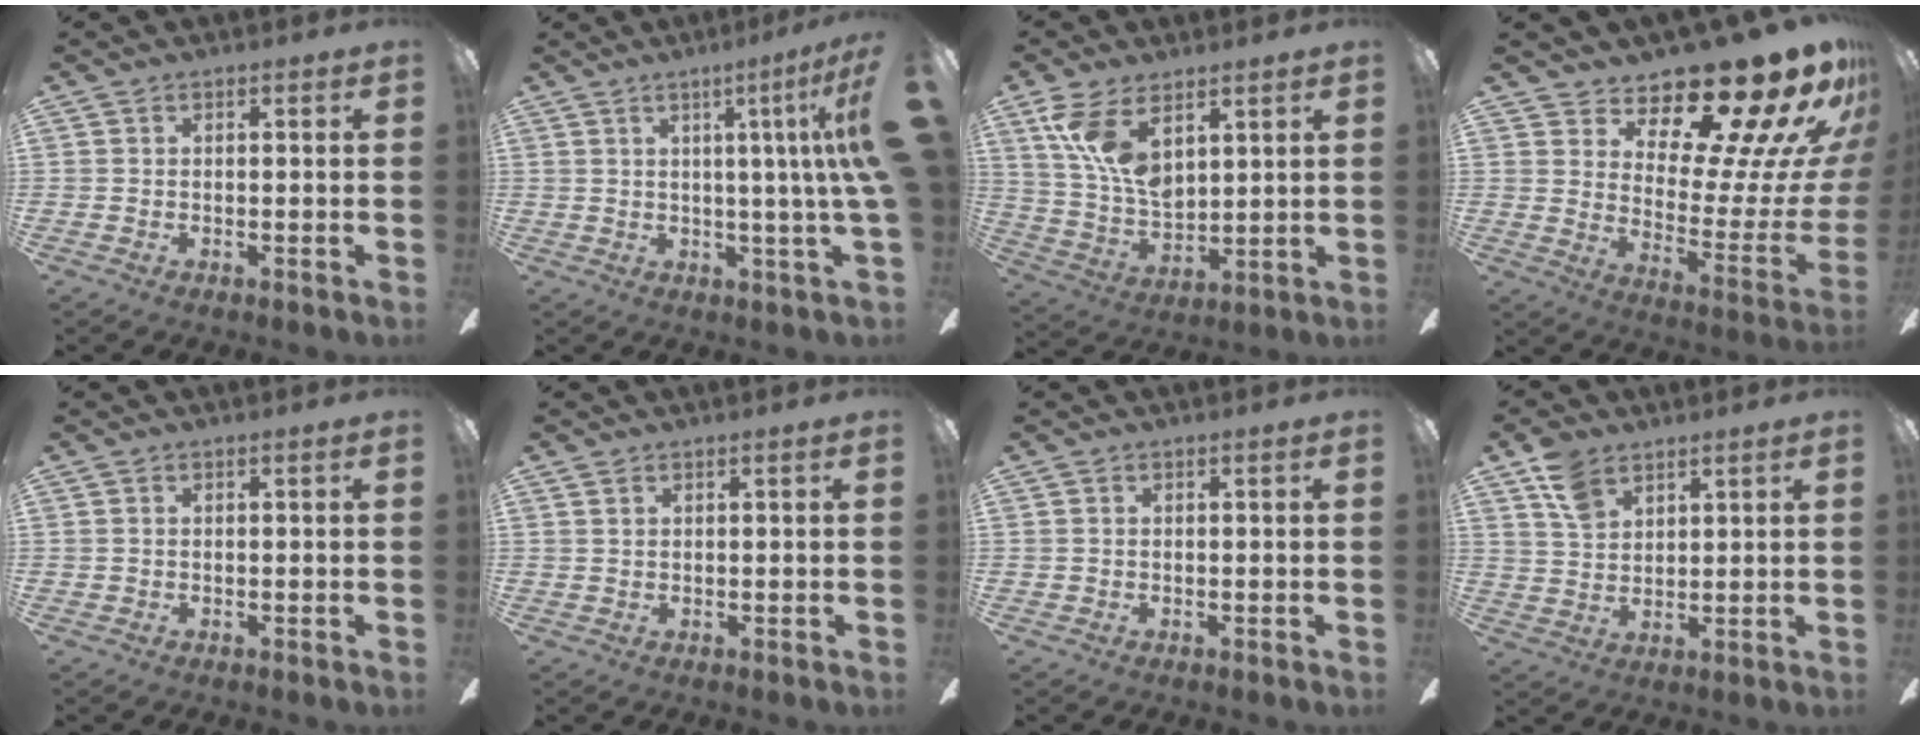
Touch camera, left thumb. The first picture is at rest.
{"total": 8.5, "force": [2.3, -0.4, 8.2], "torque": [-0.126, -0.011, 0.033]}
{"total": 13.2, "force": [6.9, 6.6, 9.0], "torque": [-0.189, -0.019, 0.130]}
{"total": 22.7, "force": [17.8, 6.2, 12.6], "torque": [-0.176, -0.142, 0.292]}
{"total": 0.0}
{"total": 0.8, "force": [0.4, 0.3, 0.6], "torque": [-0.012, 0.002, 0.007]}
{"total": 0.0}
{"total": 7.2, "force": [5.2, 3.8, 3.3], "torque": [-0.074, -0.010, 0.099]}